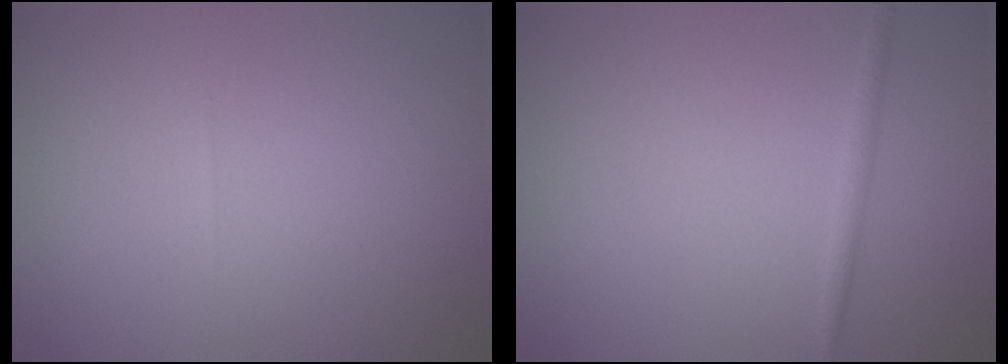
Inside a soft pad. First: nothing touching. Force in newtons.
{"total": 0.9, "press": 0.9, "slide": 0.1}